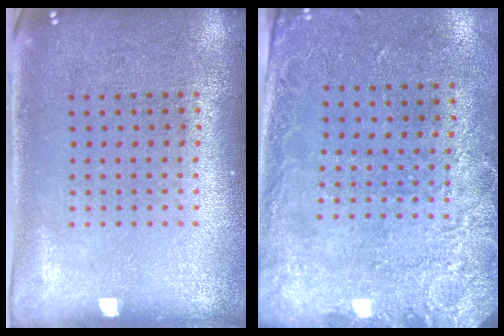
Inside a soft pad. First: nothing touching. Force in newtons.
{"total": 2.6, "press": 1.9, "slide": 1.8}